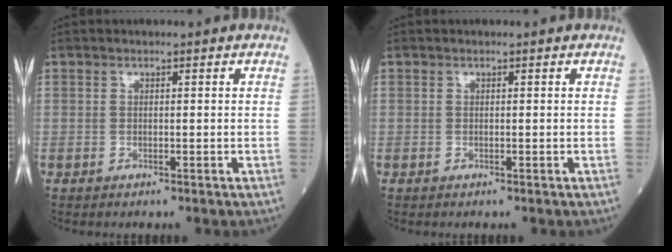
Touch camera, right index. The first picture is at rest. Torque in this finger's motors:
{"motor_torque": [0.00, 0.00, -0.02, 0.00]}